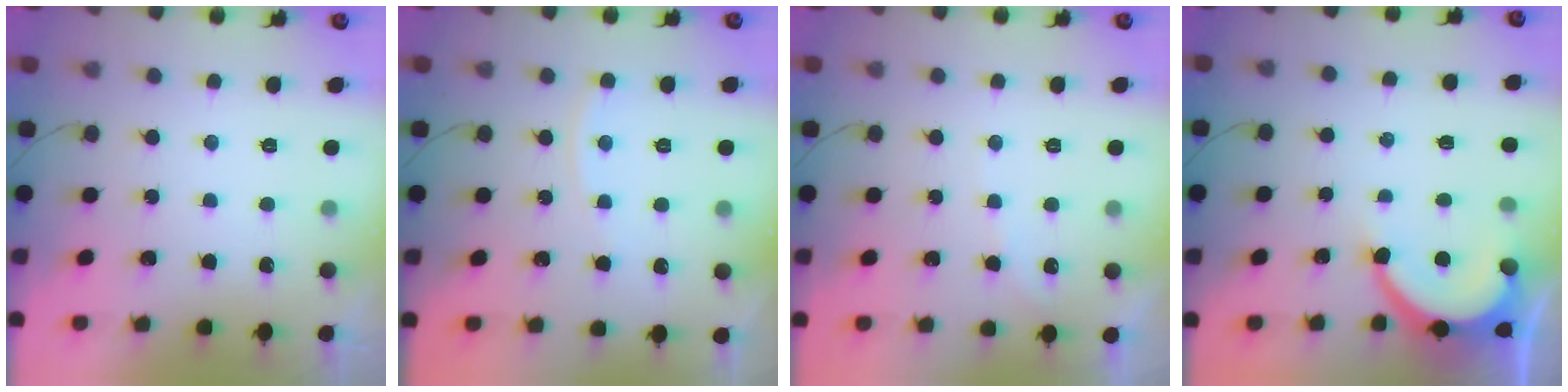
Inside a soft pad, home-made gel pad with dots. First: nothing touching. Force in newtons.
{"total": 2.8, "press": 2.7, "slide": 0.4}
{"total": 4.9, "press": 4.8, "slide": 0.9}
{"total": 7.5, "press": 7.4, "slide": 1.1}